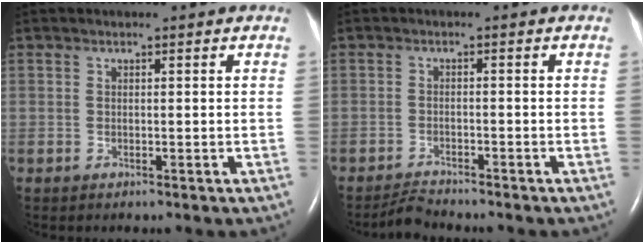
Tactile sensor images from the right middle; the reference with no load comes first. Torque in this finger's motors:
{"motor_torque": [0.01, -0.01, -0.01, -0.01]}